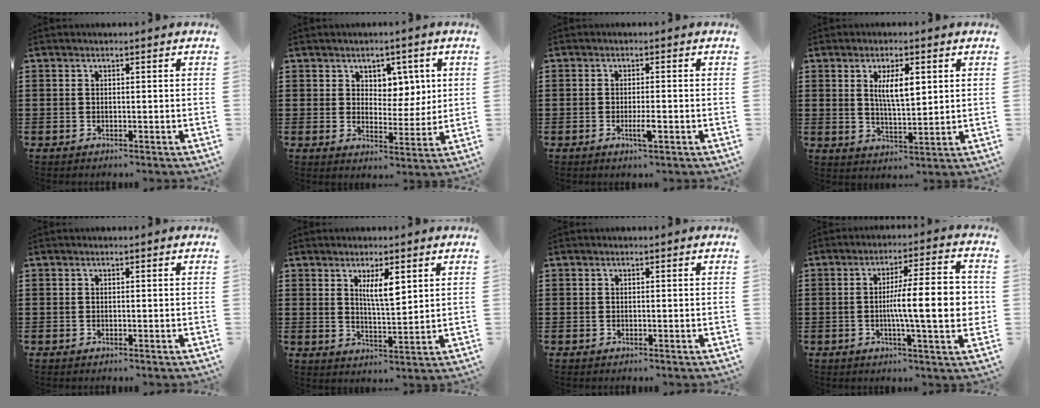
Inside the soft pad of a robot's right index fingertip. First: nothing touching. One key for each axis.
{"total": 4.9, "fx": 2.7, "fy": 3.8, "fz": 1.4, "tx": -0.031, "ty": 0.004, "tz": 0.044}
{"total": 2.9, "fx": -1.1, "fy": 0.3, "fz": 2.6, "tx": -0.051, "ty": -0.004, "tz": -0.022}
{"total": 5.7, "fx": 1.8, "fy": 1.7, "fz": 5.1, "tx": -0.098, "ty": 0.002, "tz": 0.028}
{"total": 0.0}
{"total": 5.0, "fx": 2.3, "fy": 1.3, "fz": 4.2, "tx": -0.081, "ty": 0.001, "tz": 0.037}
{"total": 0.0}
{"total": 12.0, "fx": -0.5, "fy": 2.1, "fz": 11.8, "tx": -0.178, "ty": -0.005, "tz": -0.013}